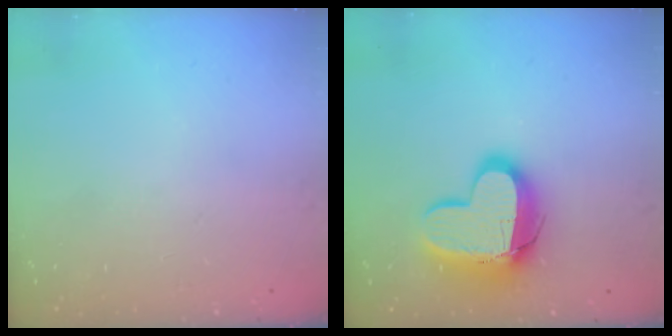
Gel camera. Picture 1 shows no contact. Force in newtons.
{"total": 15.0, "press": 14.9, "slide": 1.3}